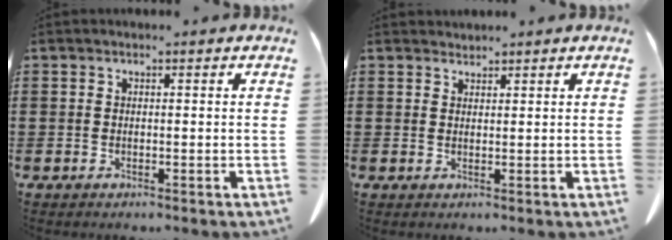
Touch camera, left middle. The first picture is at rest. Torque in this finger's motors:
{"motor_torque": [-0.93, 0.78, -0.01, -0.01]}